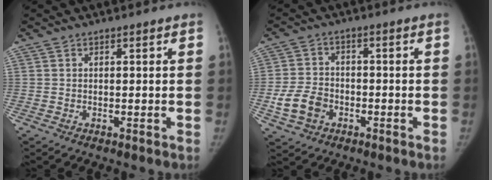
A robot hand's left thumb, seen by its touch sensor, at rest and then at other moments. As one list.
[{"total": 6.9, "force": [-2.6, 5.1, 3.8], "torque": [-0.068, 0.017, -0.044]}]